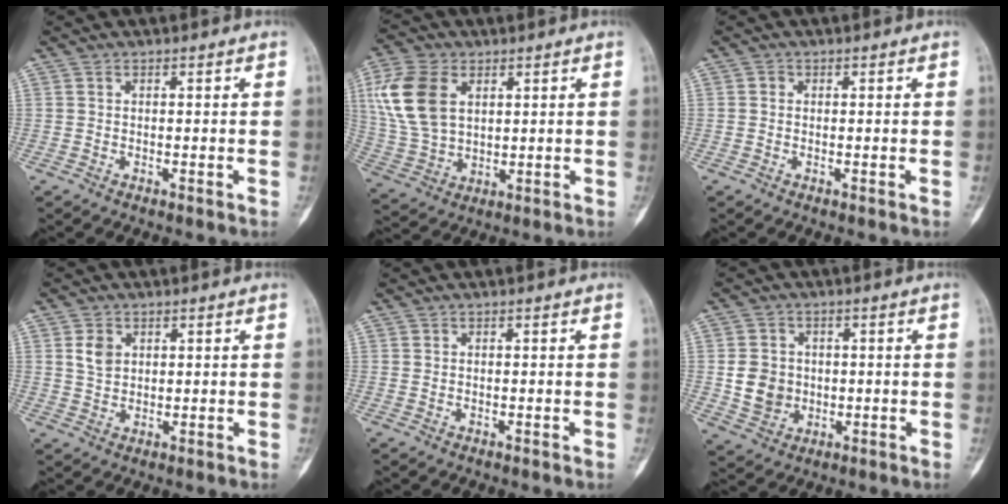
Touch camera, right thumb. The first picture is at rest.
{"total": 13.5, "force": [4.1, 8.9, 9.3], "torque": [-0.186, -0.003, 0.088]}
{"total": 0.7, "force": [0.0, 0.6, 0.3], "torque": [-0.001, 0.002, -0.002]}
{"total": 3.6, "force": [1.2, 2.7, 2.0], "torque": [-0.022, -0.005, 0.024]}
{"total": 0.0}
{"total": 7.1, "force": [-0.3, 6.2, 3.3], "torque": [-0.033, 0.002, 0.000]}